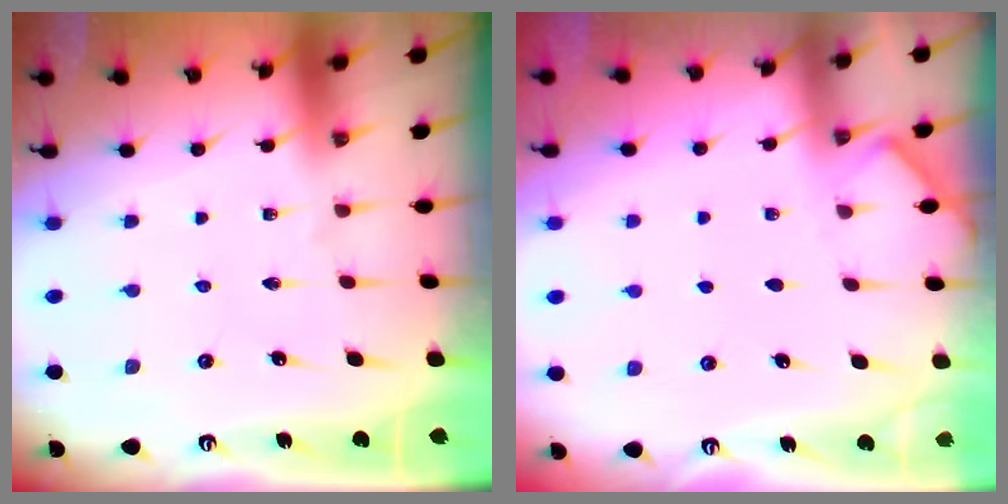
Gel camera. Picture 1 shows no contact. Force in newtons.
{"total": 2.8, "press": 2.8, "slide": 0.4}